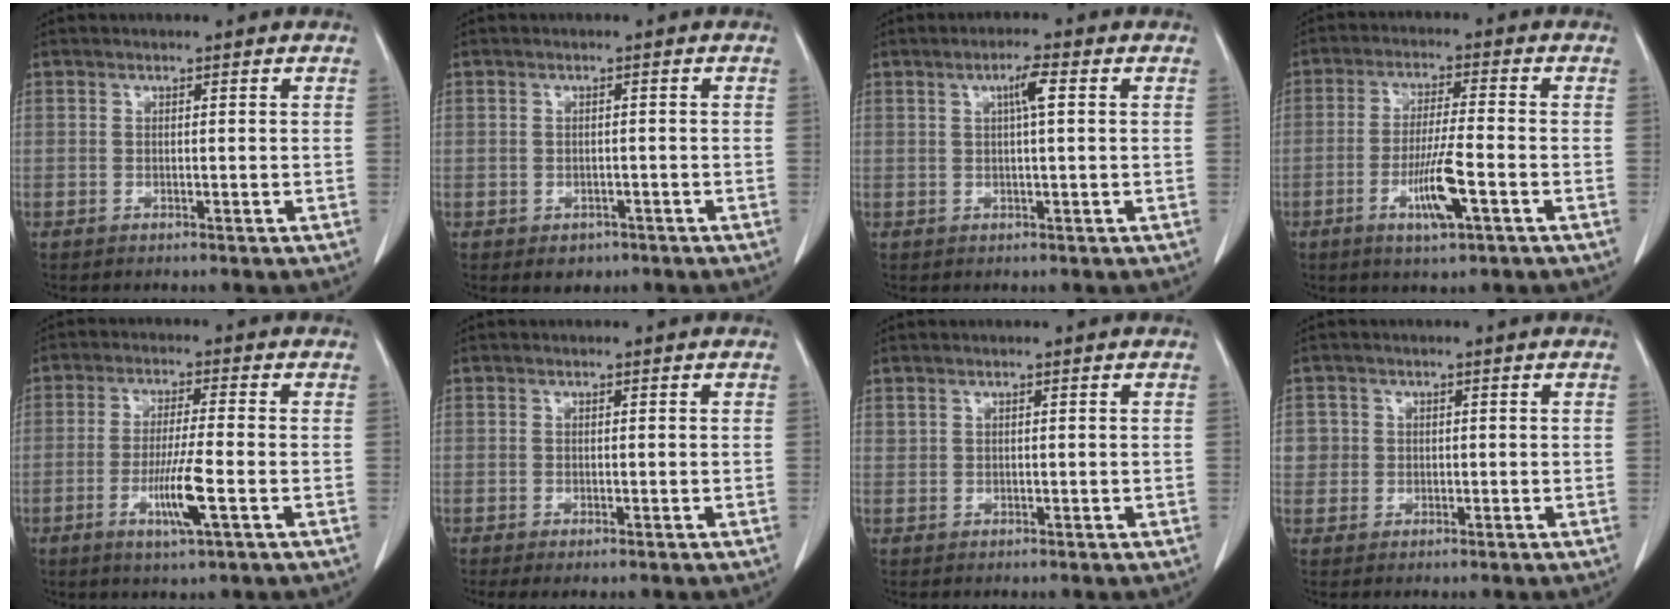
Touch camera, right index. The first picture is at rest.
{"total": 2.5, "force": [-1.3, 2.0, 0.7], "torque": [-0.002, 0.005, -0.010]}
{"total": 3.2, "force": [0.9, 0.3, 3.0], "torque": [-0.052, 0.005, 0.014]}
{"total": 7.7, "force": [-3.1, 0.4, 7.0], "torque": [-0.134, -0.010, -0.054]}
{"total": 7.3, "force": [-2.5, -0.2, 6.9], "torque": [-0.129, -0.015, -0.047]}
{"total": 1.4, "force": [-0.5, 0.3, 1.3], "torque": [-0.020, -0.005, -0.005]}
{"total": 0.5, "force": [0.4, 0.3, 0.1], "torque": [0.000, 0.003, 0.009]}
{"total": 2.7, "force": [0.3, 2.7, 0.0], "torque": [0.017, 0.007, 0.005]}